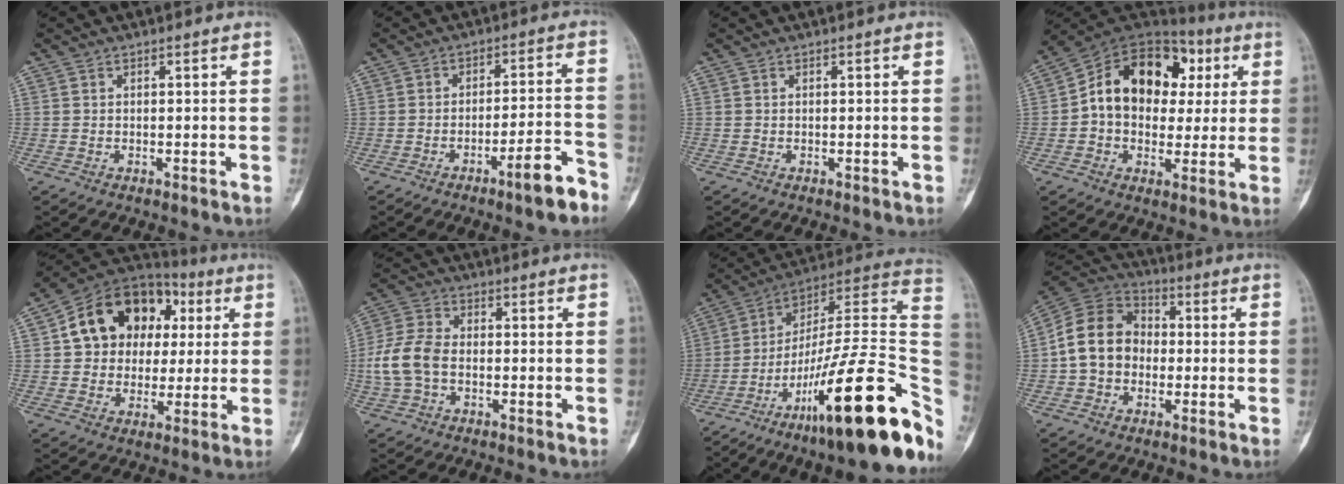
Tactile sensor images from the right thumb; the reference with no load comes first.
{"total": 7.8, "force": [-5.3, 1.1, 5.7], "torque": [-0.084, 0.040, -0.077]}
{"total": 0.0}
{"total": 18.3, "force": [2.7, 13.5, 12.1], "torque": [-0.153, 0.035, 0.040]}
{"total": 17.7, "force": [3.9, 14.0, 10.1], "torque": [-0.121, 0.025, 0.062]}
{"total": 8.8, "force": [-1.2, 5.9, 6.4], "torque": [-0.140, 0.020, -0.030]}
{"total": 31.6, "force": [-13.3, 7.0, 27.8], "torque": [-0.340, 0.083, -0.203]}
{"total": 13.2, "force": [-0.8, 10.7, 7.6], "torque": [-0.121, 0.037, -0.026]}